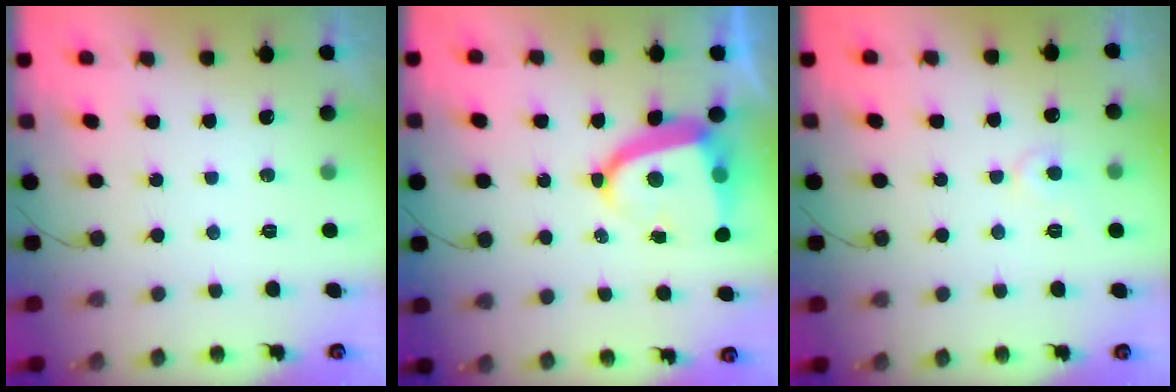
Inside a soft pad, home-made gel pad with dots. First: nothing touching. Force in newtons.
{"total": 10.3, "press": 10.2, "slide": 1.6}
{"total": 5.3, "press": 5.3, "slide": 0.5}